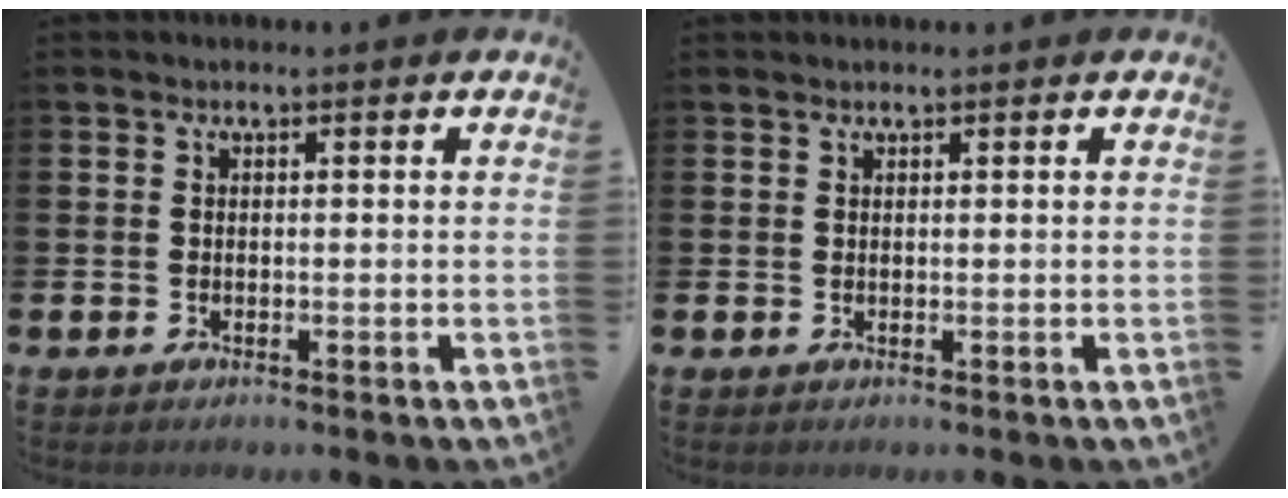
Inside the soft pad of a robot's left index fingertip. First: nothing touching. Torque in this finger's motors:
{"motor_torque": [0.68, -1.46, -0.01, -0.04]}